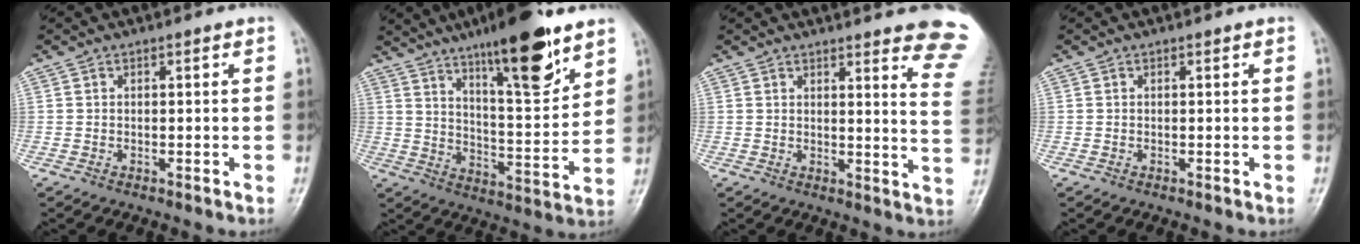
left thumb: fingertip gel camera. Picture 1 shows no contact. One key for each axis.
{"total": 17.7, "fx": 11.3, "fy": 4.4, "fz": 12.9, "tx": -0.171, "ty": -0.064, "tz": 0.187}
{"total": 16.5, "fx": 13.9, "fy": 2.1, "fz": 8.6, "tx": -0.075, "ty": -0.104, "tz": 0.138}
{"total": 0.0}